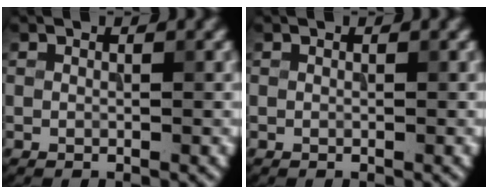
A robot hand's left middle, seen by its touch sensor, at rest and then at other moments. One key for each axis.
{"total": 0.0}